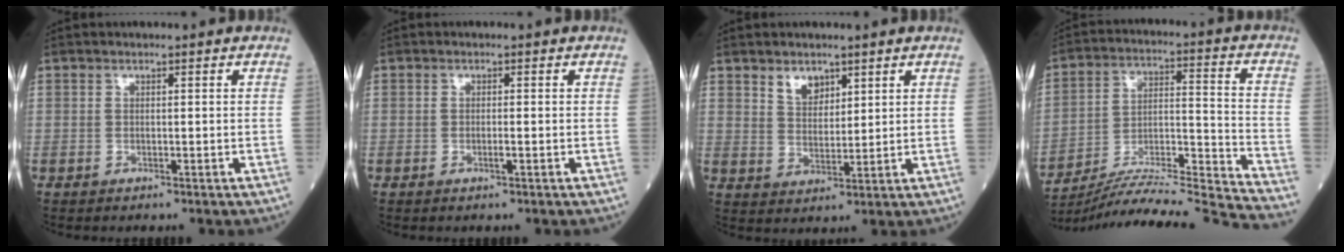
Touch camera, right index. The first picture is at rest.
{"total": 0.9, "force": [-0.3, 0.0, 0.9], "torque": [-0.016, -0.001, -0.004]}
{"total": 4.0, "force": [2.7, 2.3, 1.9], "torque": [-0.034, -0.001, 0.056]}
{"total": 21.6, "force": [-20.7, -2.6, 5.8], "torque": [-0.101, 0.001, -0.328]}